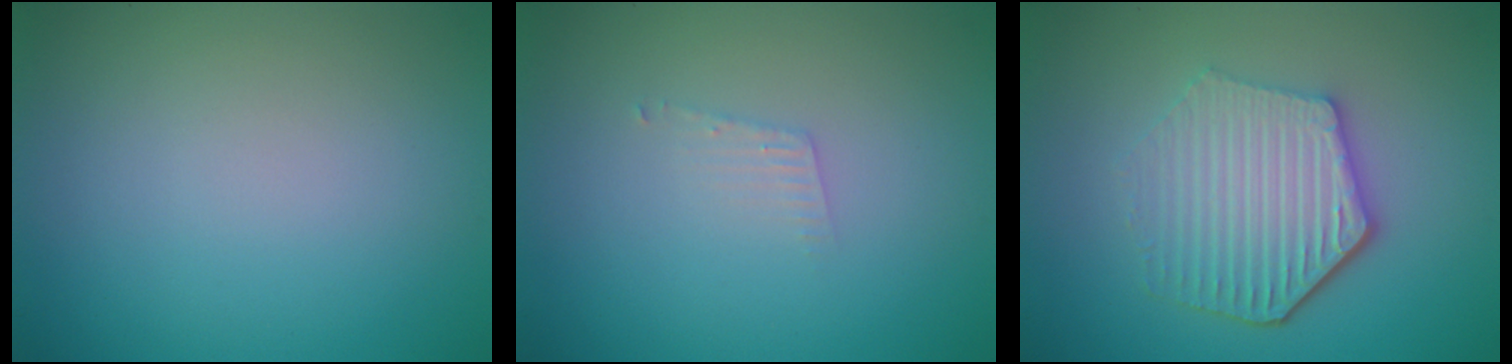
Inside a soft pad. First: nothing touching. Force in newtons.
{"total": 0.9, "press": 0.9, "slide": 0.1}
{"total": 5.5, "press": 4.3, "slide": 3.3}